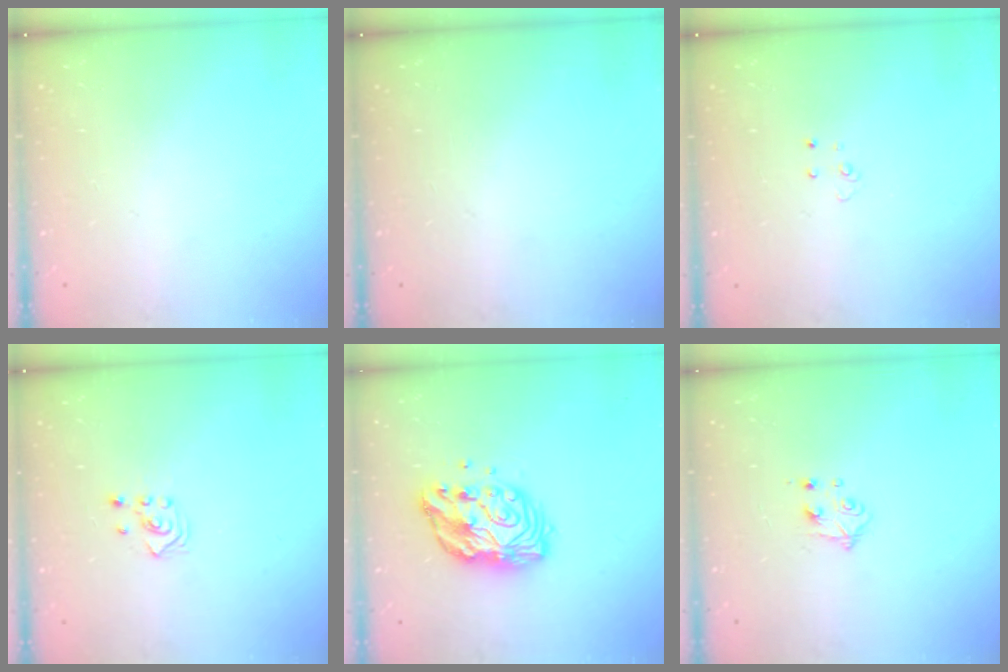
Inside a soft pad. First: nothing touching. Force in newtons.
{"total": 0.0}
{"total": 2.9, "press": 2.9, "slide": 0.2}
{"total": 2.6, "press": 2.4, "slide": 0.9}
{"total": 12.8, "press": 12.8, "slide": 1.1}
{"total": 4.7, "press": 4.6, "slide": 0.6}